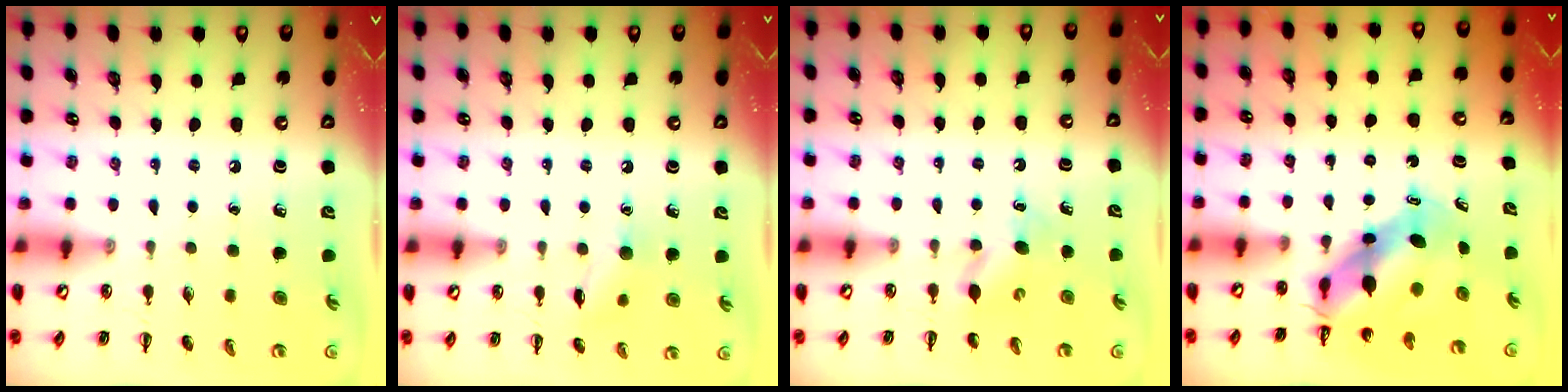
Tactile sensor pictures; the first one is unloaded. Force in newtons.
{"total": 8.1, "press": 8.0, "slide": 0.6}
{"total": 4.2, "press": 4.1, "slide": 0.9}
{"total": 6.4, "press": 6.2, "slide": 1.8}